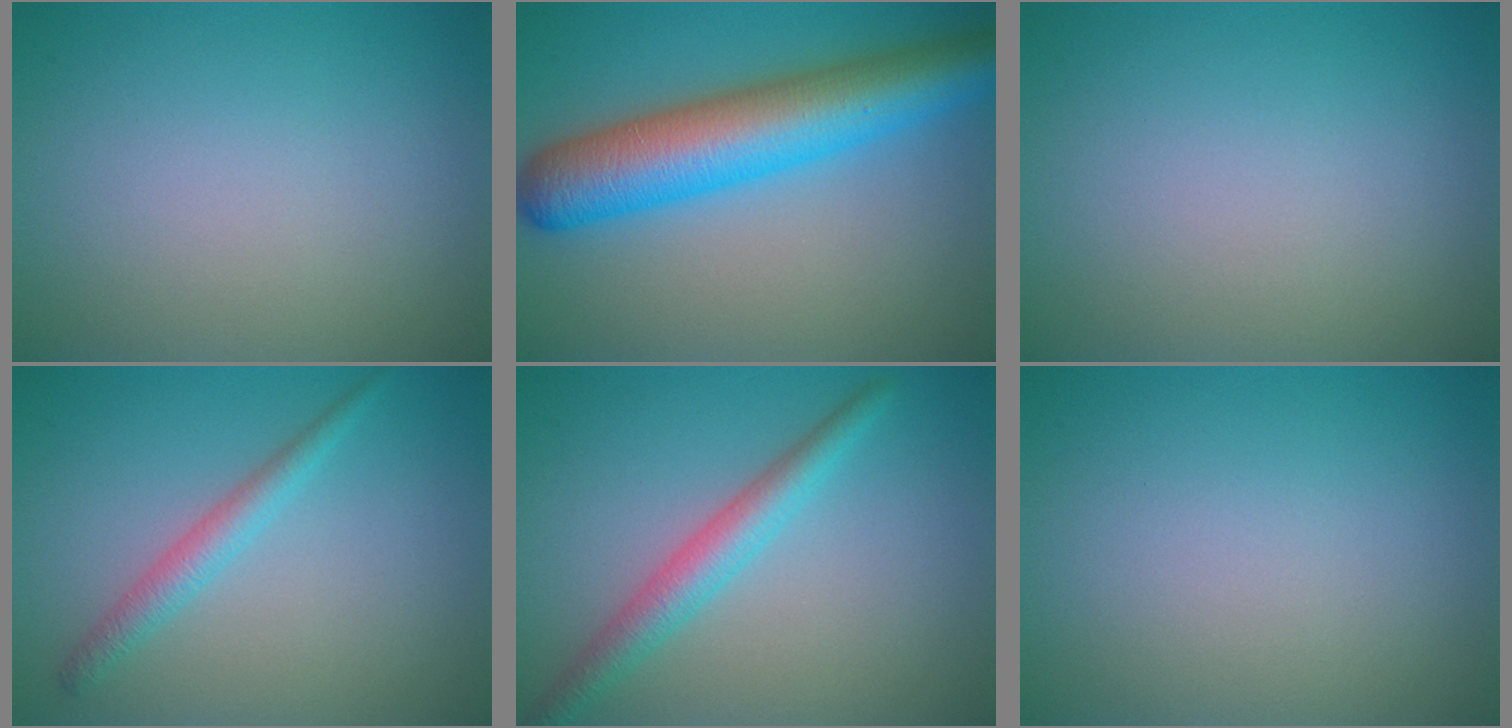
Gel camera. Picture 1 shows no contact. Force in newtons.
{"total": 9.8, "press": 9.8, "slide": 0.3}
{"total": 0.0}
{"total": 2.2, "press": 2.2, "slide": 0.1}
{"total": 3.4, "press": 3.4, "slide": 0.1}
{"total": 0.0}